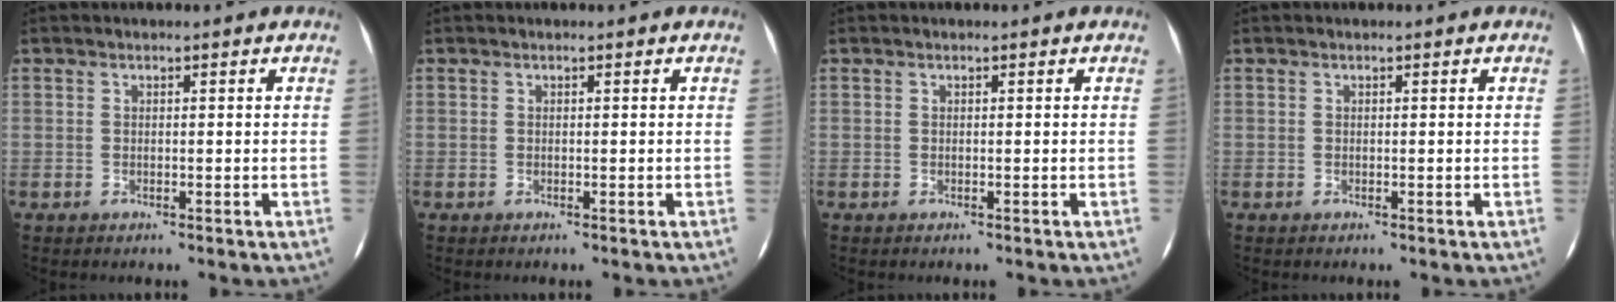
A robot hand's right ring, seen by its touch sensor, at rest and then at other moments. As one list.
[{"total": 0.0}, {"total": 0.0}, {"total": 0.0}]